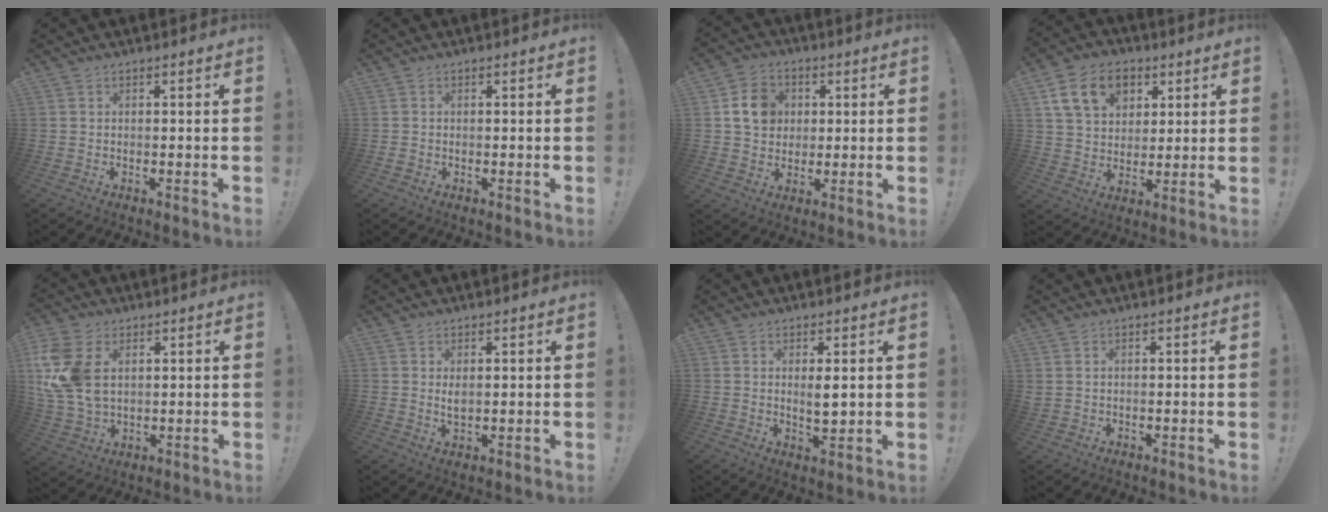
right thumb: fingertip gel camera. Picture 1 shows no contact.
{"total": 0.6, "force": [-0.4, 0.5, 0.1], "torque": [-0.008, 0.005, -0.005]}
{"total": 10.4, "force": [2.6, 9.0, 4.5], "torque": [-0.060, 0.002, 0.055]}
{"total": 15.2, "force": [6.6, 11.0, 8.3], "torque": [-0.125, -0.020, 0.128]}
{"total": 15.7, "force": [4.2, 10.5, 10.9], "torque": [-0.232, -0.013, 0.081]}
{"total": 2.5, "force": [0.8, 1.2, 2.0], "torque": [-0.024, -0.008, 0.011]}
{"total": 2.7, "force": [0.5, 0.9, 2.5], "torque": [-0.033, -0.008, 0.005]}
{"total": 1.0, "force": [0.6, 0.7, 0.6], "torque": [-0.012, 0.002, 0.011]}